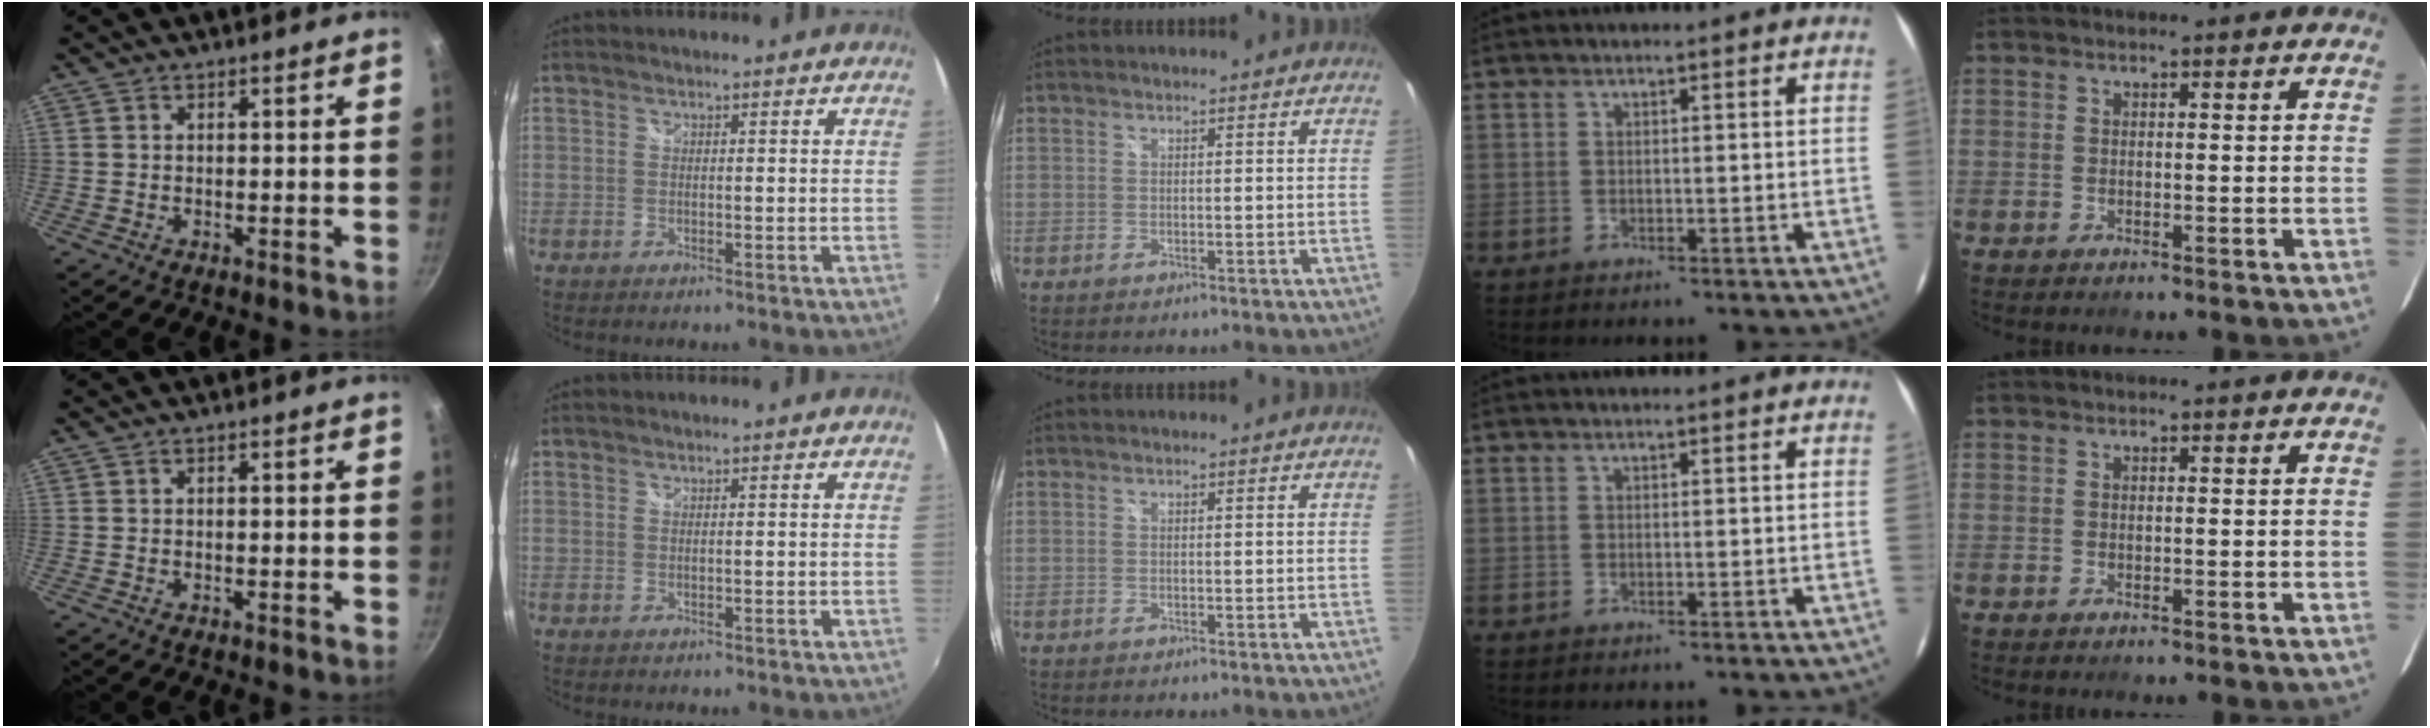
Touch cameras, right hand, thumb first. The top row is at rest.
{}